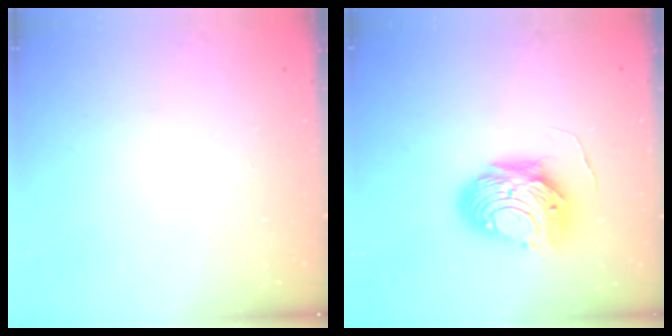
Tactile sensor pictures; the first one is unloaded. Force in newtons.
{"total": 10.1, "press": 10.0, "slide": 1.0}